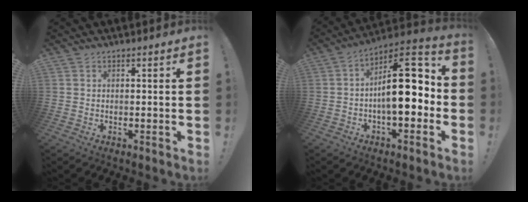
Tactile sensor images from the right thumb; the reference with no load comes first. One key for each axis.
{"total": 18.4, "fx": -0.3, "fy": 8.6, "fz": 16.2, "tx": -0.229, "ty": 0.005, "tz": -0.005}